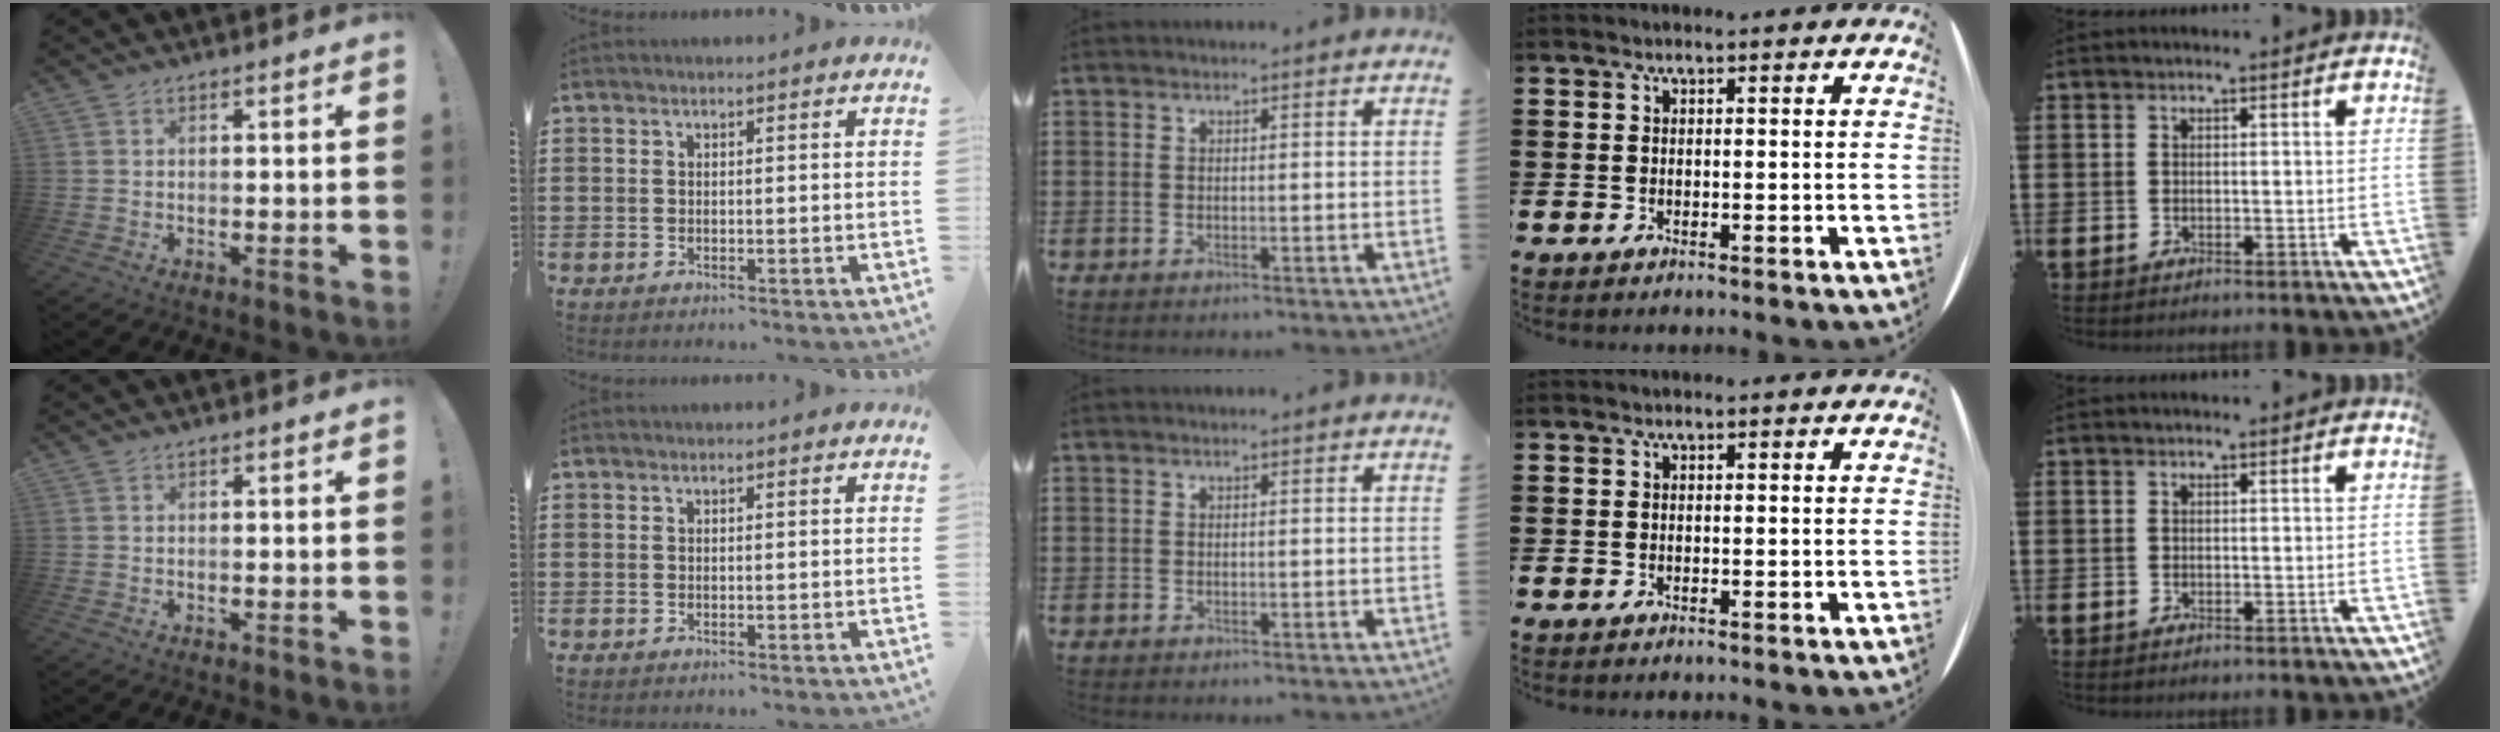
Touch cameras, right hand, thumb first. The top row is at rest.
{}